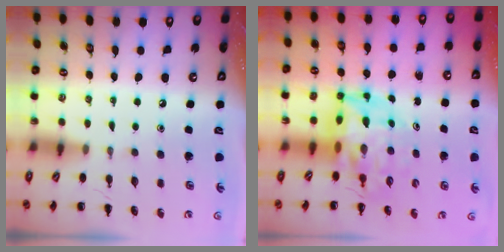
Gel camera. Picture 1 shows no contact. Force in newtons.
{"total": 11.3, "press": 10.7, "slide": 3.6}